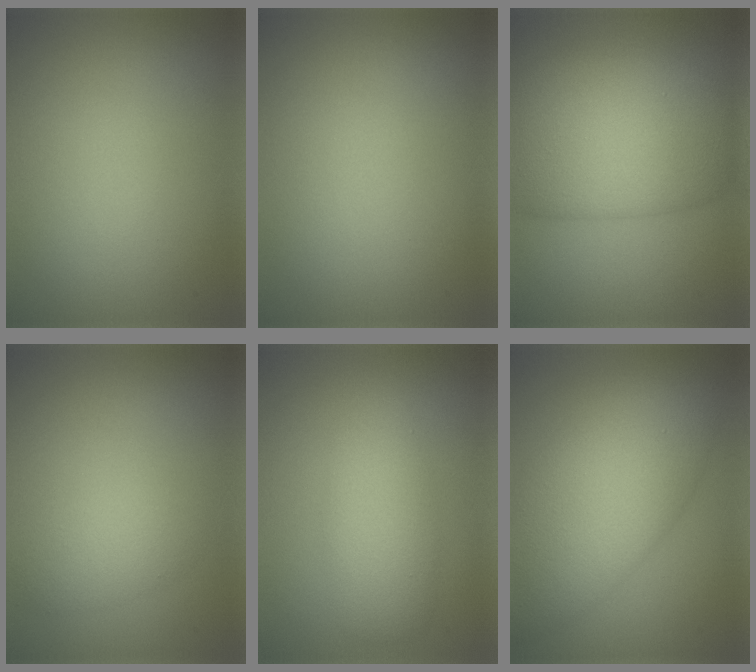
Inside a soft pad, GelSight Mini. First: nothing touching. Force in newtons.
{"total": 0.0}
{"total": 11.4, "press": 11.4, "slide": 0.2}
{"total": 2.4, "press": 2.4, "slide": 0.1}
{"total": 4.1, "press": 4.1, "slide": 0.1}
{"total": 10.1, "press": 10.1, "slide": 0.2}